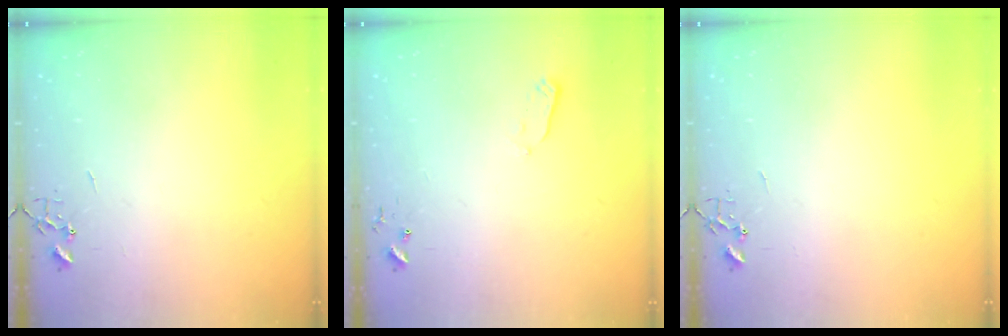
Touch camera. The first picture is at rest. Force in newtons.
{"total": 2.7, "press": 2.6, "slide": 0.4}
{"total": 0.0}